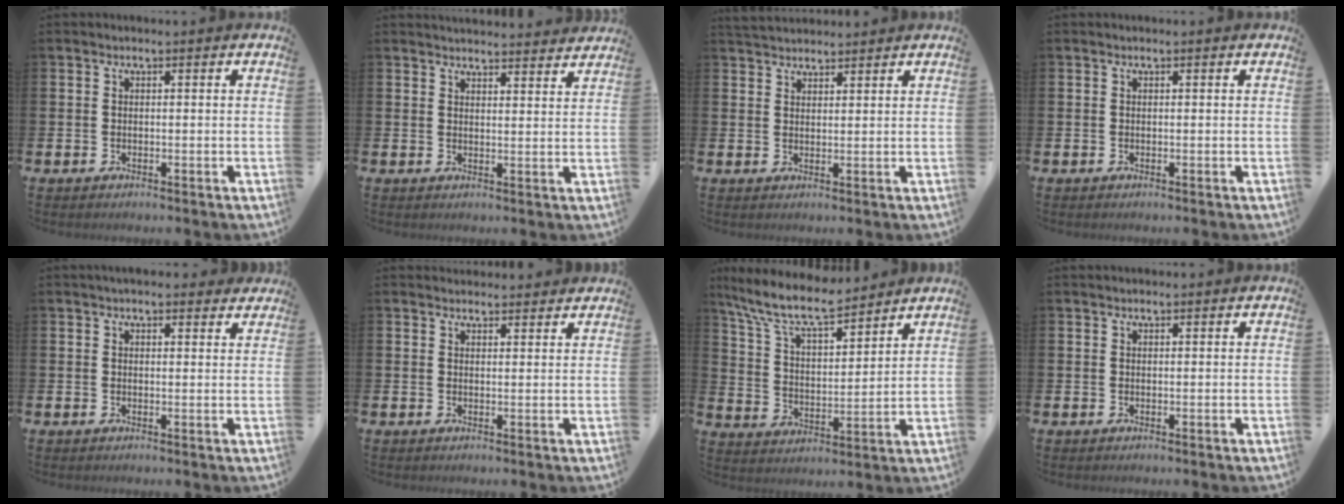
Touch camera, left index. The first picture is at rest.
{"total": 3.7, "force": [3.7, 0.3, 0.0], "torque": [-0.007, -0.020, 0.067]}
{"total": 3.2, "force": [3.2, 0.7, 0.1], "torque": [0.000, -0.014, 0.057]}
{"total": 0.0}
{"total": 2.6, "force": [2.4, 0.6, 0.6], "torque": [-0.006, -0.007, 0.042]}
{"total": 2.2, "force": [2.2, 0.4, -0.1], "torque": [0.007, -0.012, 0.038]}
{"total": 9.7, "force": [8.6, 2.0, 4.1], "torque": [-0.118, -0.044, 0.152]}
{"total": 0.5, "force": [0.5, 0.0, 0.1], "torque": [0.008, -0.003, 0.007]}